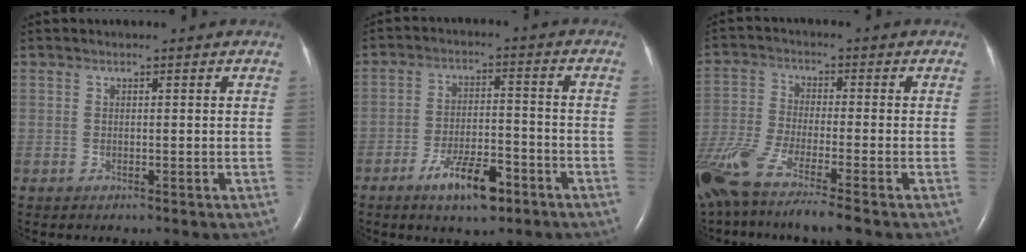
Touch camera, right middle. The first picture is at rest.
{"total": 8.4, "force": [-5.1, 2.5, 6.1], "torque": [-0.112, -0.003, -0.084]}
{"total": 13.7, "force": [-10.5, 0.2, 8.7], "torque": [-0.185, -0.044, -0.191]}